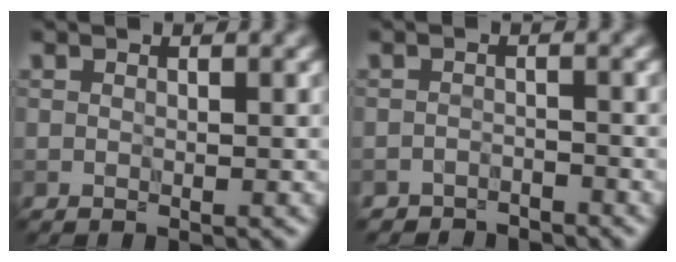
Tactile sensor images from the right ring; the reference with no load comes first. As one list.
[{"total": 2.2, "force": [-2.1, 0.5, -0.2], "torque": [0.010, 0.004, -0.039]}]